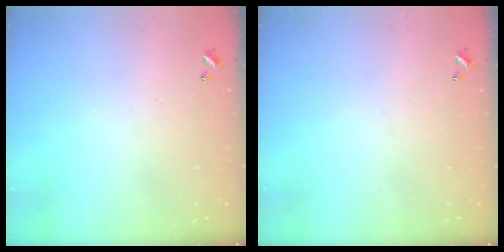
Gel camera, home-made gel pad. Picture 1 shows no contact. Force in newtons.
{"total": 0.0}